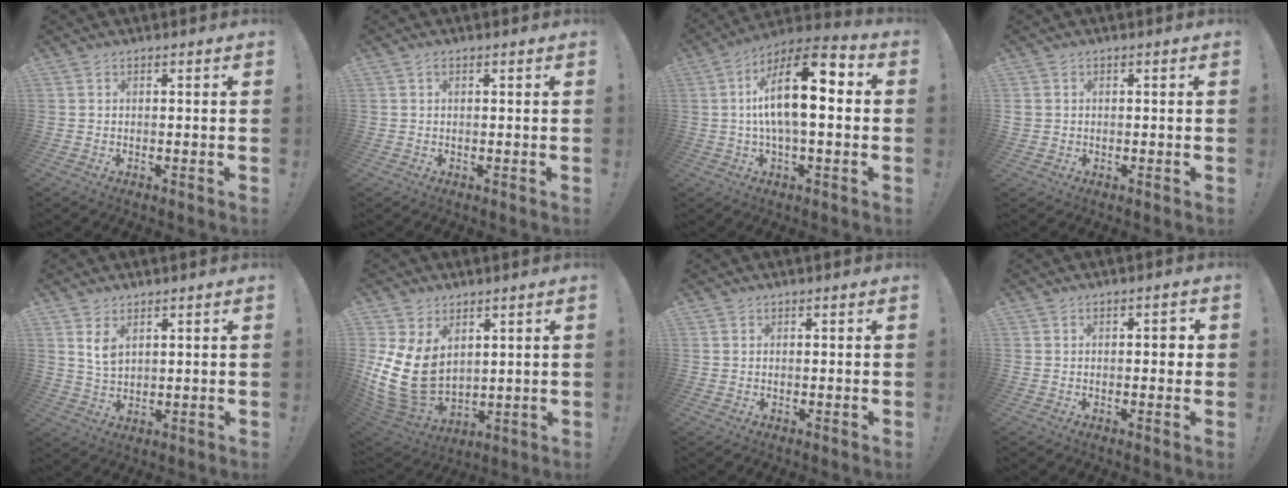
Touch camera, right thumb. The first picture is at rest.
{"total": 0.6, "force": [0.1, 0.2, 0.6], "torque": [-0.012, 0.002, 0.002]}
{"total": 17.0, "force": [2.0, 5.8, 15.9], "torque": [-0.278, -0.005, 0.022]}
{"total": 1.5, "force": [0.3, 1.5, 0.3], "torque": [-0.006, 0.005, 0.007]}
{"total": 5.5, "force": [3.0, 3.4, 3.1], "torque": [-0.052, -0.013, 0.056]}
{"total": 16.1, "force": [2.2, 11.4, 11.1], "torque": [-0.227, -0.025, 0.052]}
{"total": 0.9, "force": [0.7, 0.5, -0.1], "torque": [0.009, 0.000, 0.012]}
{"total": 2.1, "force": [-0.2, 1.1, 1.7], "torque": [-0.025, 0.007, -0.009]}